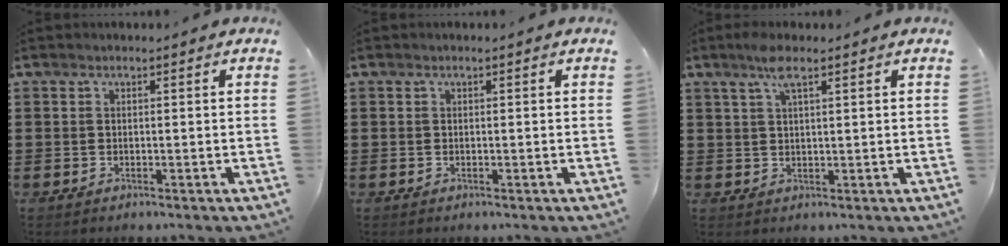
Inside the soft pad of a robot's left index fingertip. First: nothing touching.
{"total": 0.0}
{"total": 3.9, "force": [2.5, 0.9, 2.9], "torque": [-0.064, 0.006, 0.043]}